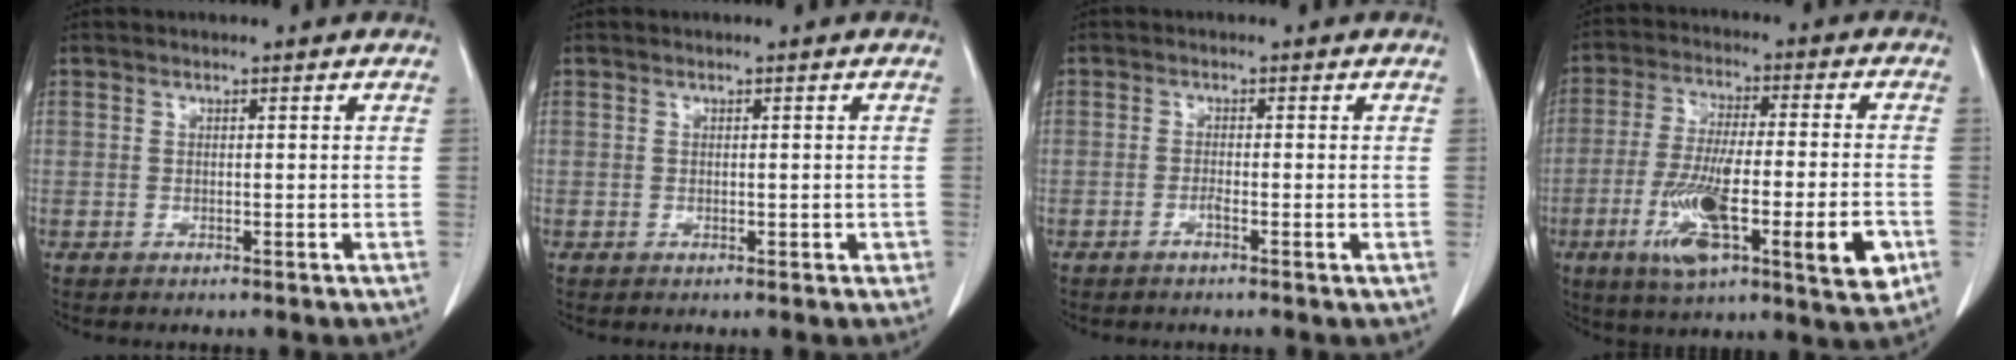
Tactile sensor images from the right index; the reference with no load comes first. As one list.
[{"total": 1.2, "force": [-0.2, 0.7, 1.0], "torque": [-0.009, 0.001, -0.001]}, {"total": 1.5, "force": [-0.8, 0.0, 1.3], "torque": [-0.024, -0.001, -0.016]}, {"total": 18.4, "force": [-6.3, 3.0, 17.0], "torque": [-0.267, -0.020, -0.098]}]